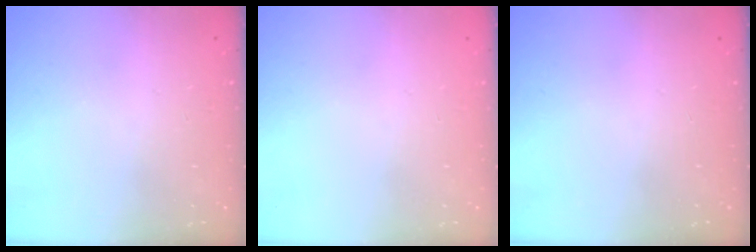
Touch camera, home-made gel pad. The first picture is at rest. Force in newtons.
{"total": 0.0}
{"total": 0.0}